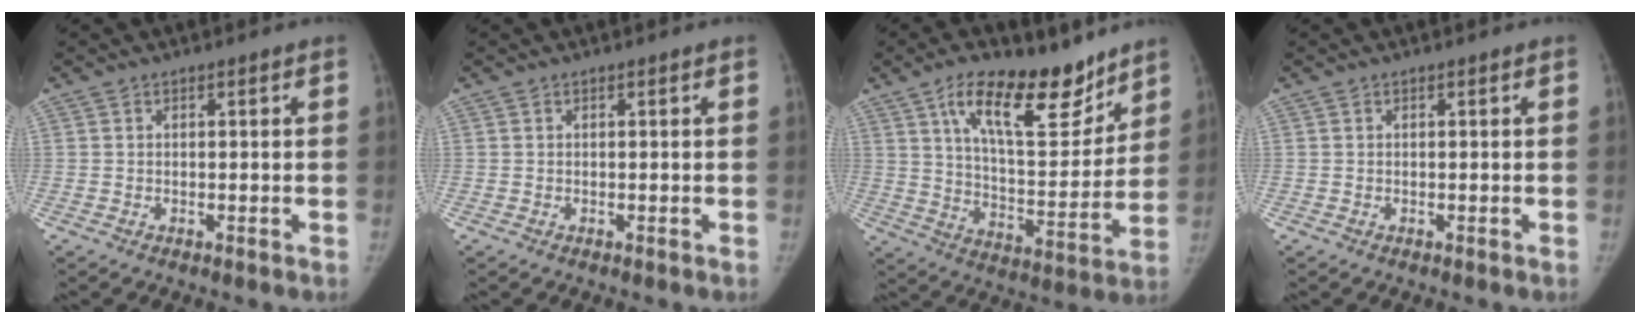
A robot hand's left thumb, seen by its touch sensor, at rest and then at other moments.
{"total": 0.0}
{"total": 18.2, "force": [11.8, 7.6, 11.5], "torque": [-0.138, -0.072, 0.196]}
{"total": 0.0}